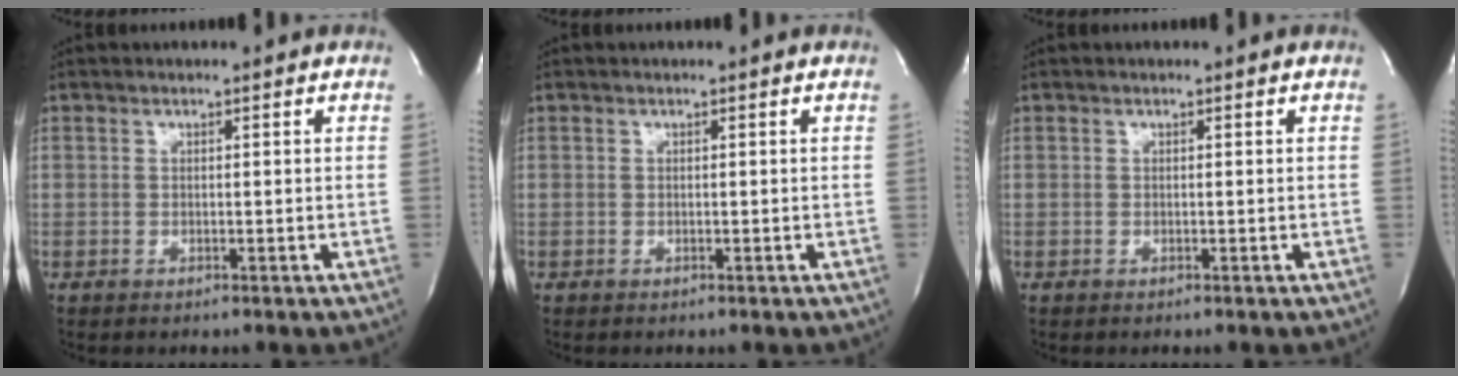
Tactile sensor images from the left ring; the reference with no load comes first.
{"total": 0.0}
{"total": 0.0}